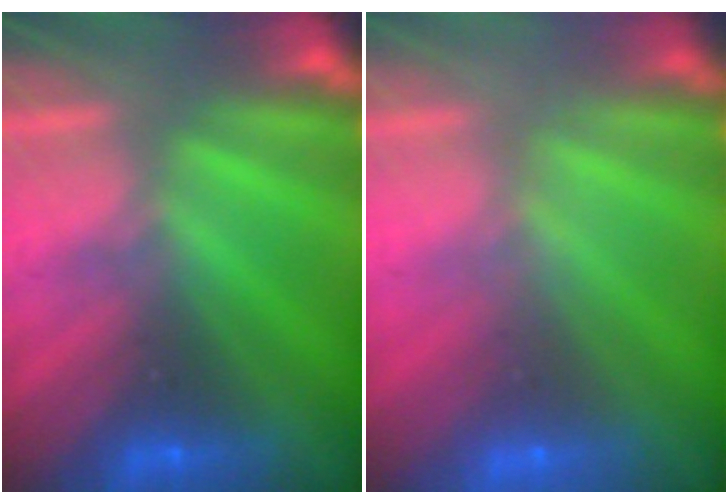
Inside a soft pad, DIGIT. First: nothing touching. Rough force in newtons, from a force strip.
{"total": 1.5}